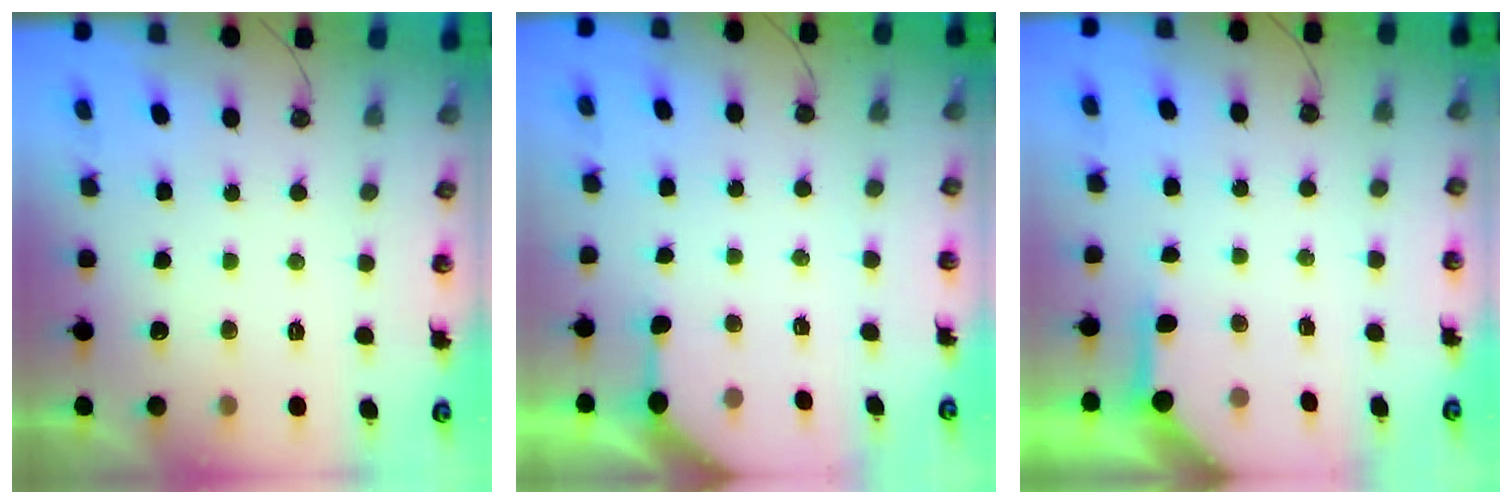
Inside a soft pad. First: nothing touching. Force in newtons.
{"total": 3.3, "press": 3.3, "slide": 0.3}
{"total": 3.8, "press": 3.8, "slide": 0.5}